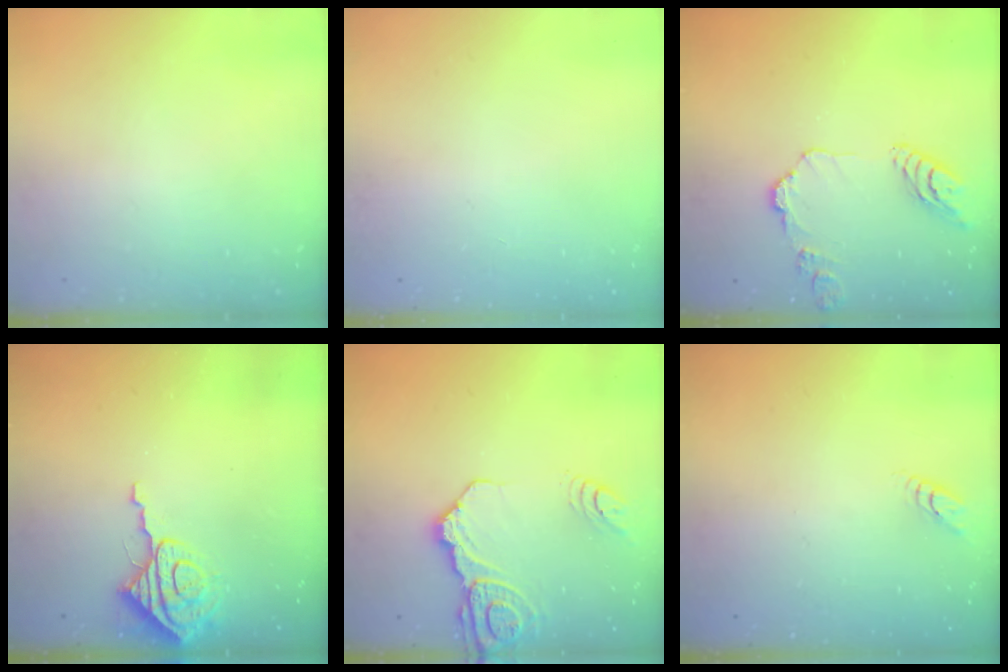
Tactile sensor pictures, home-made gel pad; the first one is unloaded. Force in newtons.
{"total": 0.0}
{"total": 11.1, "press": 11.1, "slide": 0.9}
{"total": 8.4, "press": 8.4, "slide": 0.7}
{"total": 13.8, "press": 13.7, "slide": 1.5}
{"total": 2.8, "press": 2.8, "slide": 0.3}